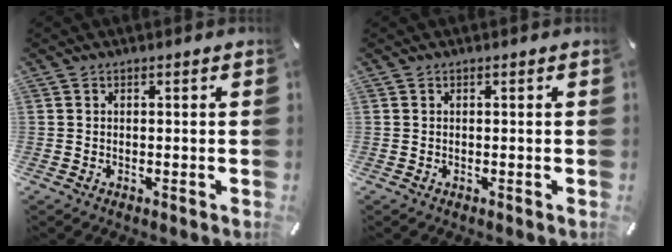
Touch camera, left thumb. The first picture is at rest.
{"total": 0.0}